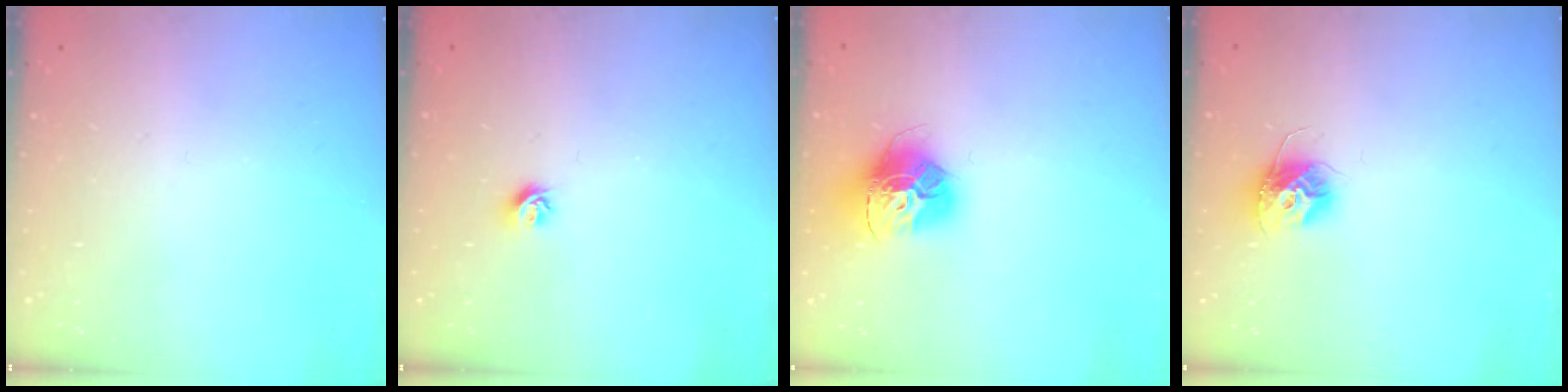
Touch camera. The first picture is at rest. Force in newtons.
{"total": 6.0, "press": 5.9, "slide": 0.7}
{"total": 14.8, "press": 14.8, "slide": 1.6}
{"total": 10.4, "press": 10.4, "slide": 0.5}